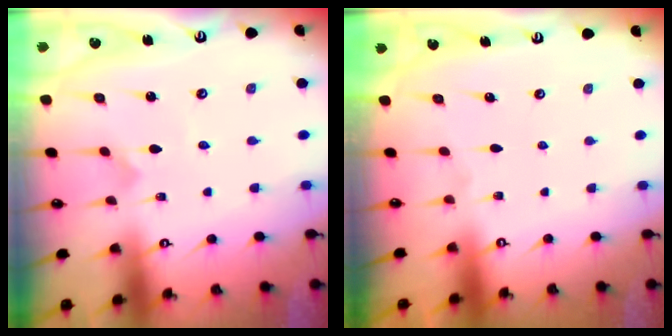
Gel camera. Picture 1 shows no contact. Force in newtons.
{"total": 0.0}